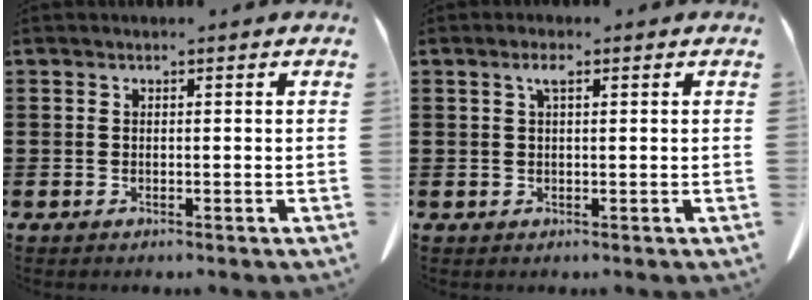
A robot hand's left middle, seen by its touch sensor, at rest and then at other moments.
{"total": 2.1, "force": [0.8, 0.6, 1.8], "torque": [-0.039, 0.007, 0.012]}